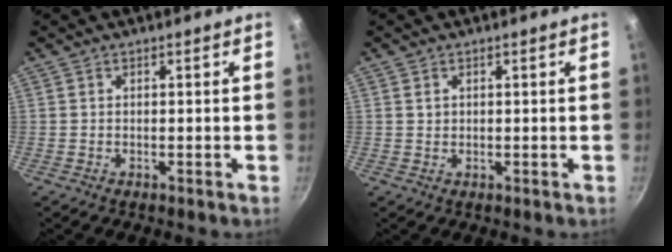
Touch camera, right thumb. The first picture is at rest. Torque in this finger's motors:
{"motor_torque": [-0.28, -0.33, -0.01, 0.45, -0.02]}